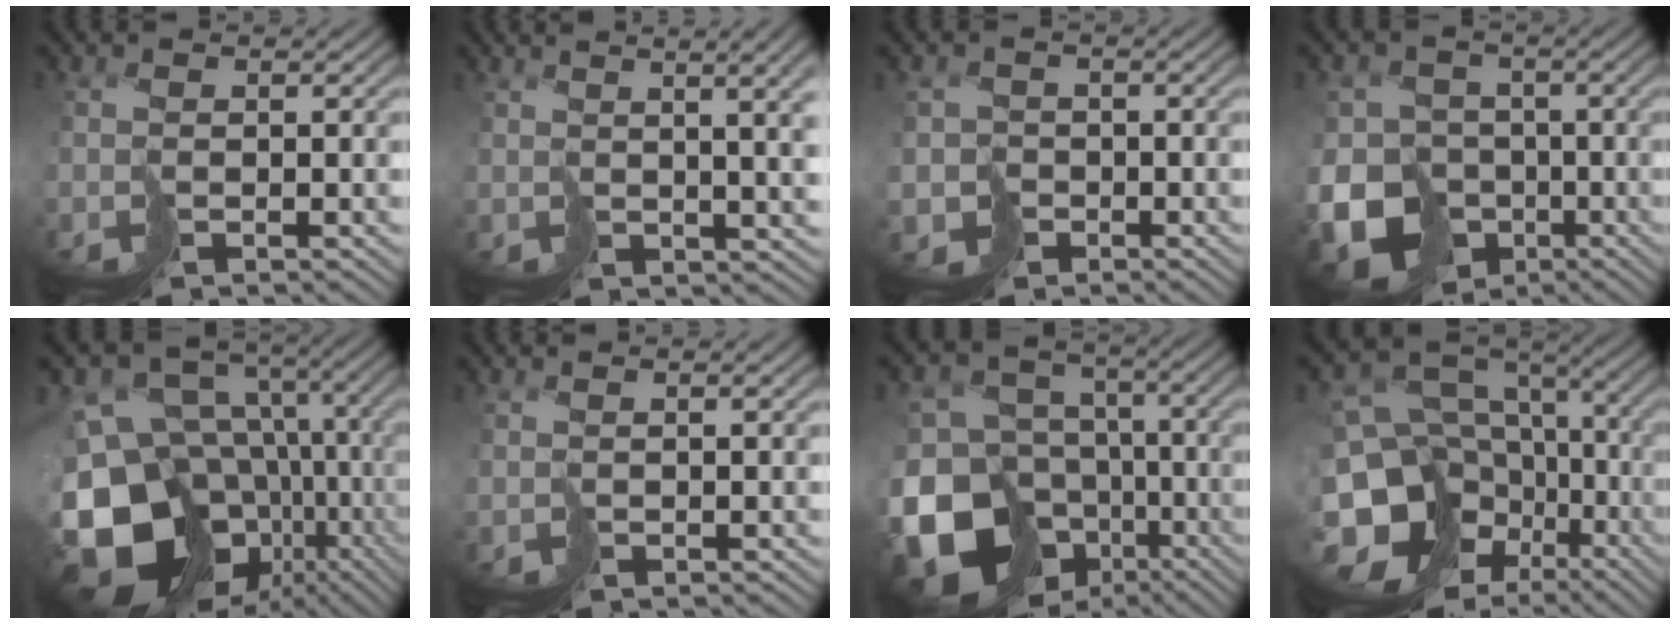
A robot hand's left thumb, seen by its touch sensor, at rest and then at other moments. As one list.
[{"total": 7.5, "force": [3.6, 1.5, 6.5], "torque": [-0.085, 0.023, 0.064]}, {"total": 3.7, "force": [-2.2, 3.0, 0.5], "torque": [-0.008, -0.001, -0.045]}, {"total": 14.8, "force": [-6.4, 12.0, 6.0], "torque": [-0.173, -0.044, -0.111]}, {"total": 16.2, "force": [-4.1, 12.2, 9.9], "torque": [-0.220, -0.035, -0.031]}, {"total": 1.5, "force": [1.2, -0.3, 0.8], "torque": [-0.020, 0.000, 0.028]}, {"total": 18.5, "force": [-9.4, 13.5, 8.3], "torque": [-0.203, -0.037, -0.119]}, {"total": 16.1, "force": [-4.1, 11.6, 10.3], "torque": [-0.229, -0.024, -0.016]}]